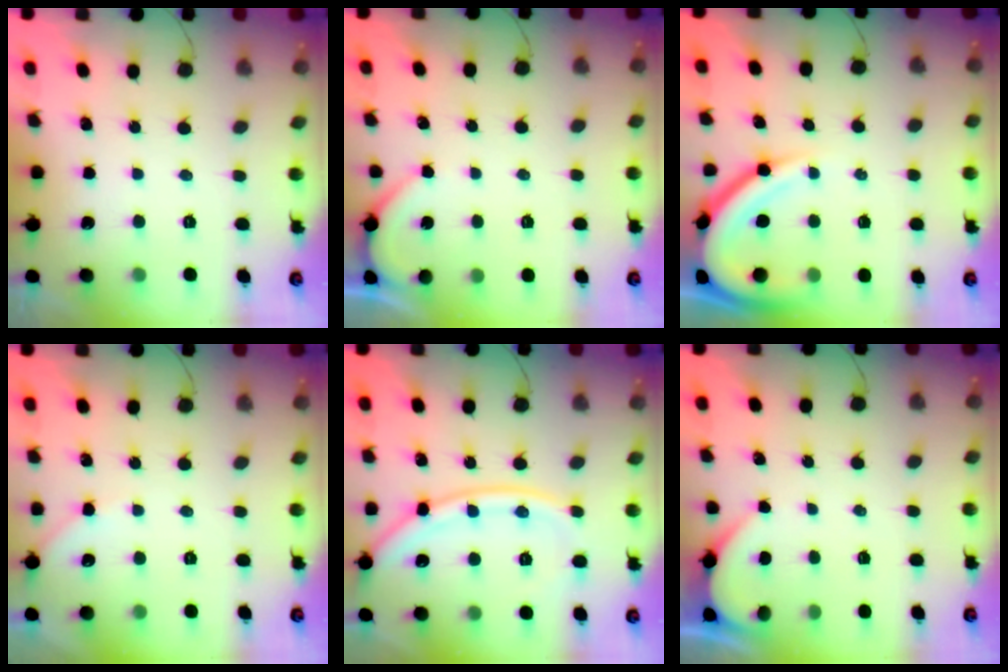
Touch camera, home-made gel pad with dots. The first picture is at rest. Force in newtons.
{"total": 2.3, "press": 2.3, "slide": 0.4}
{"total": 13.0, "press": 13.0, "slide": 1.1}
{"total": 3.6, "press": 3.5, "slide": 0.4}
{"total": 13.0, "press": 12.9, "slide": 1.6}
{"total": 1.3, "press": 1.3, "slide": 0.1}